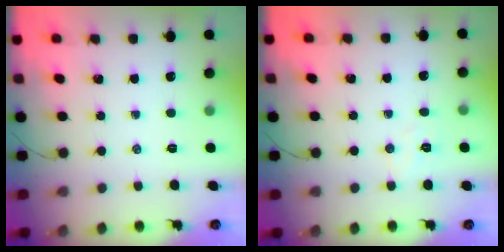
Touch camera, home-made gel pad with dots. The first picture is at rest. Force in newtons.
{"total": 4.7, "press": 4.6, "slide": 1.0}